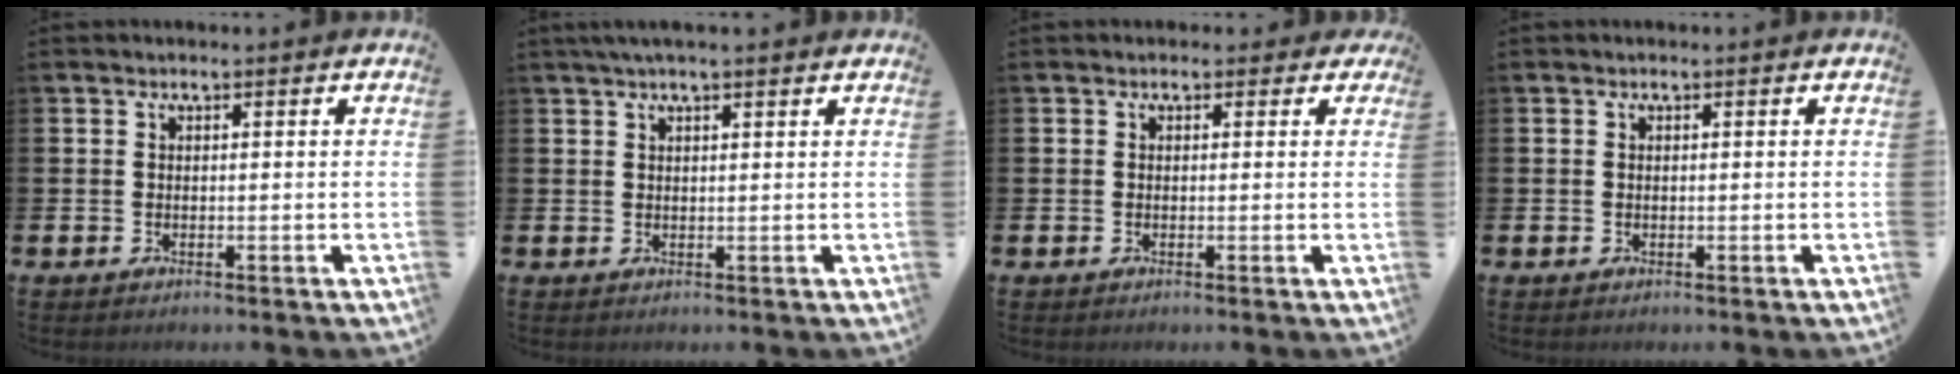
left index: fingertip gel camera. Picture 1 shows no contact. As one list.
[{"total": 2.2, "force": [1.8, 0.2, 1.3], "torque": [-0.024, 0.003, 0.031]}, {"total": 0.9, "force": [0.1, 0.9, 0.3], "torque": [-0.003, 0.011, -0.001]}, {"total": 0.0}]